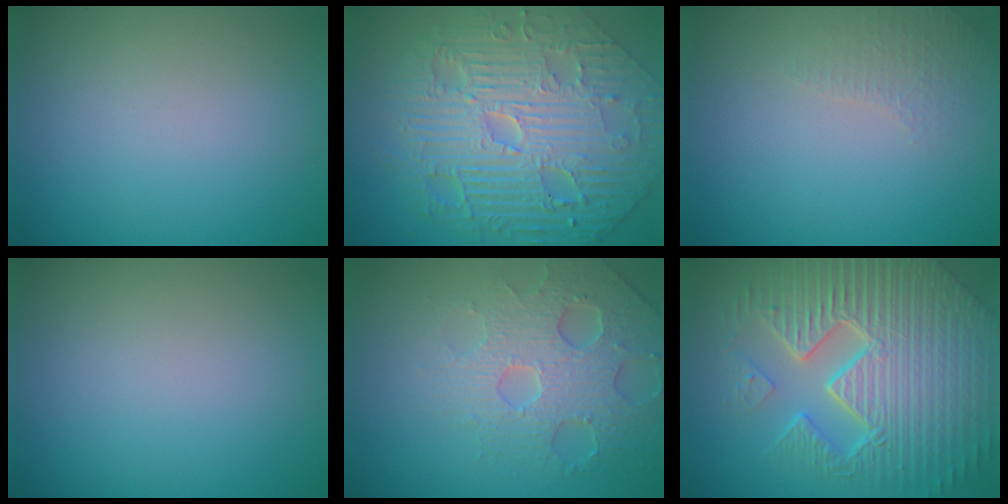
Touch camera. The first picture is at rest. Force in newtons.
{"total": 11.8, "press": 7.7, "slide": 9.0}
{"total": 1.6, "press": 1.6, "slide": 0.4}
{"total": 0.0}
{"total": 4.3, "press": 4.2, "slide": 0.7}
{"total": 10.8, "press": 7.0, "slide": 8.3}